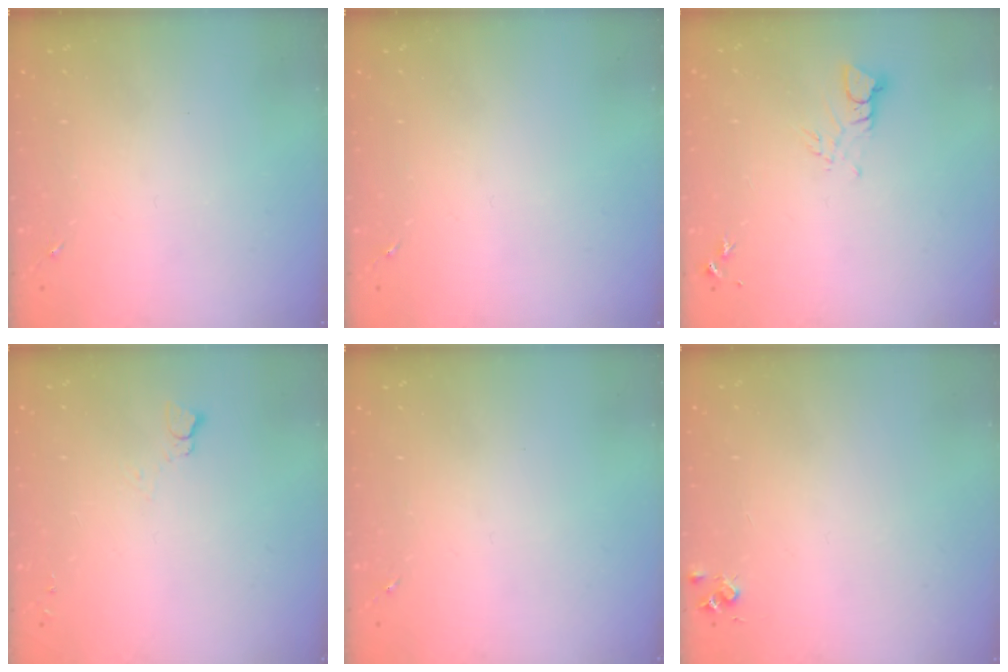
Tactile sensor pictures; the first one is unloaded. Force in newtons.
{"total": 0.0}
{"total": 3.4, "press": 3.4, "slide": 0.3}
{"total": 2.8, "press": 2.7, "slide": 0.3}
{"total": 0.0}
{"total": 4.4, "press": 4.4, "slide": 0.5}